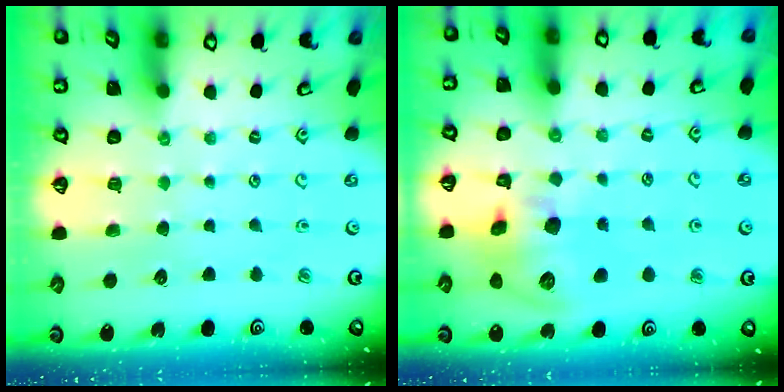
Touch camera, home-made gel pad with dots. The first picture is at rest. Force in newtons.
{"total": 12.9, "press": 12.7, "slide": 2.0}